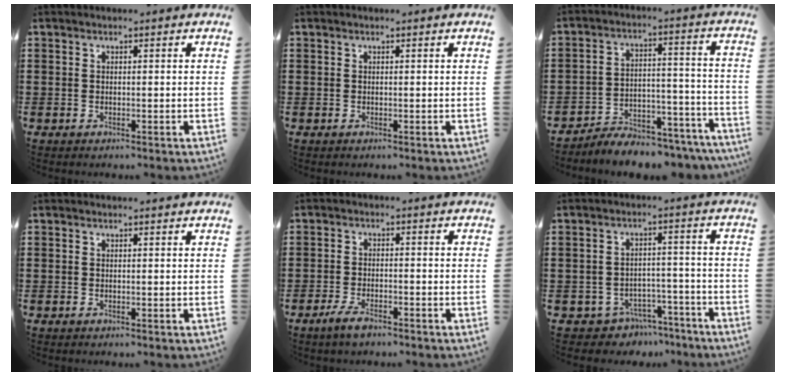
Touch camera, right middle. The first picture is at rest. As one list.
[{"total": 0.0}, {"total": 5.9, "force": [-5.8, 0.9, 0.5], "torque": [-0.007, 0.017, -0.115]}, {"total": 0.0}, {"total": 3.1, "force": [-2.2, 0.8, 2.1], "torque": [-0.048, -0.001, -0.044]}, {"total": 4.0, "force": [-3.7, 1.4, 0.4], "torque": [-0.014, 0.011, -0.078]}]